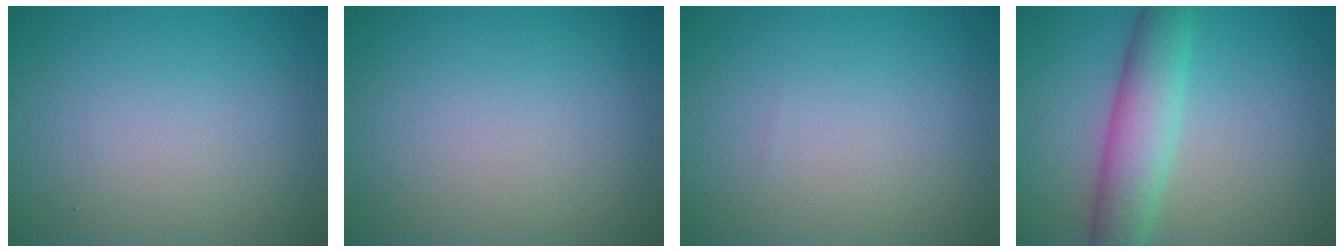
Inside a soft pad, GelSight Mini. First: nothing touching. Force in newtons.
{"total": 0.0}
{"total": 0.0}
{"total": 5.5, "press": 5.5, "slide": 0.4}